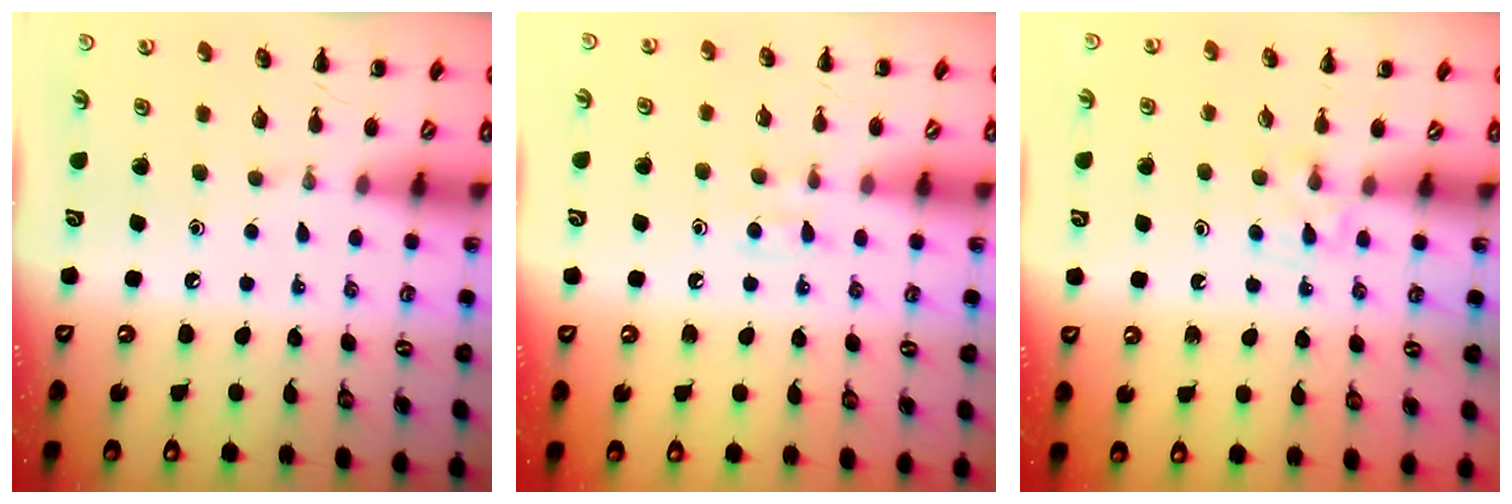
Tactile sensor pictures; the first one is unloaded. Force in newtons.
{"total": 4.5, "press": 4.3, "slide": 1.6}
{"total": 4.6, "press": 4.3, "slide": 1.6}